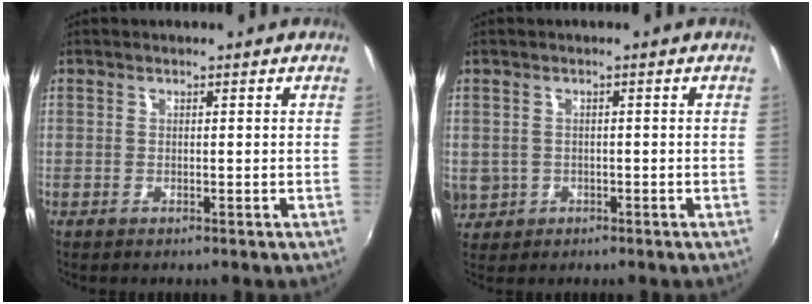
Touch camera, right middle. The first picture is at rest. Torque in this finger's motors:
{"motor_torque": [-0.08, 0.08, -0.03, -0.01]}